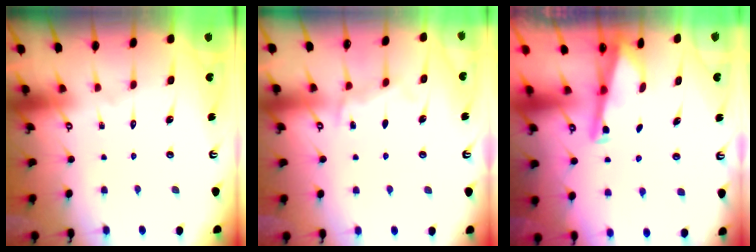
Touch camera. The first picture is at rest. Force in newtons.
{"total": 6.1, "press": 6.1, "slide": 0.6}
{"total": 3.0, "press": 2.9, "slide": 0.3}